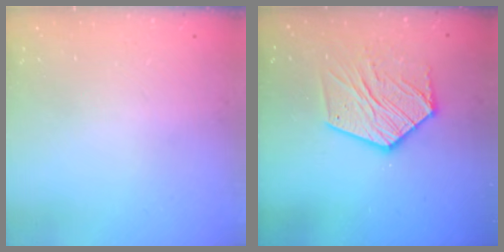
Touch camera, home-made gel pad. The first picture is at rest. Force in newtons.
{"total": 13.0, "press": 13.0, "slide": 0.9}